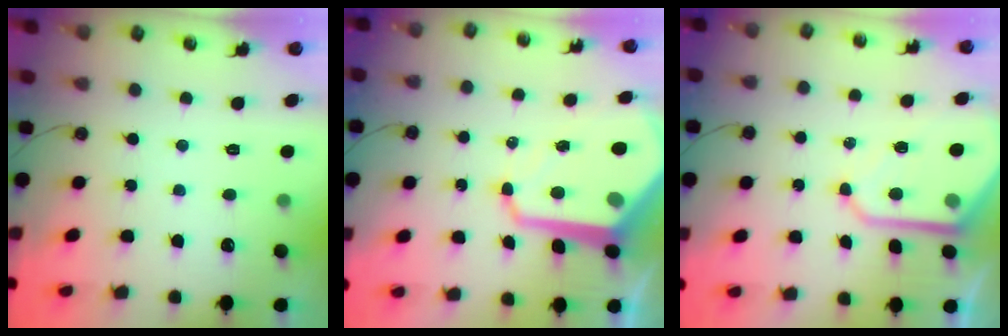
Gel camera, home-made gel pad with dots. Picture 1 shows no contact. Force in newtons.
{"total": 16.0, "press": 15.9, "slide": 1.4}
{"total": 11.3, "press": 11.2, "slide": 0.9}